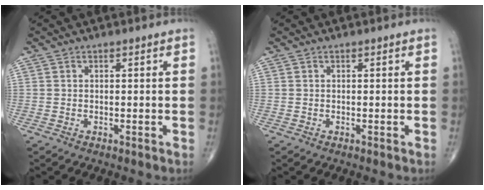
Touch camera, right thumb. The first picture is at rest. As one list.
[{"total": 0.0}]